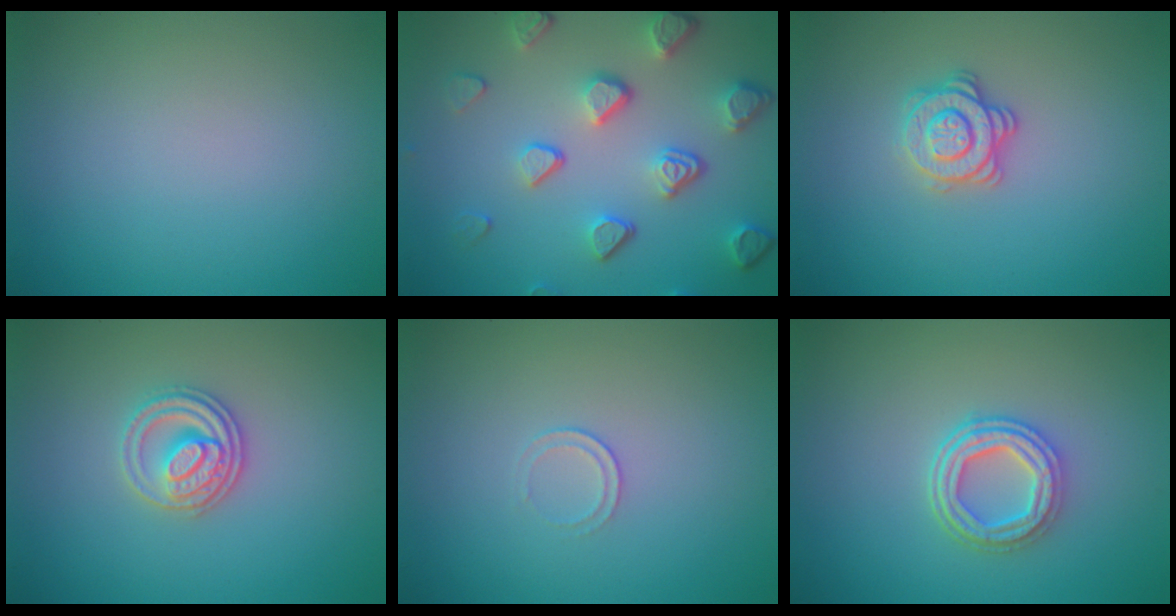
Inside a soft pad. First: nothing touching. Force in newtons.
{"total": 5.3, "press": 4.1, "slide": 3.4}
{"total": 2.8, "press": 2.6, "slide": 1.1}
{"total": 3.0, "press": 2.8, "slide": 0.9}
{"total": 0.7, "press": 0.3, "slide": 0.6}
{"total": 4.0, "press": 3.2, "slide": 2.3}